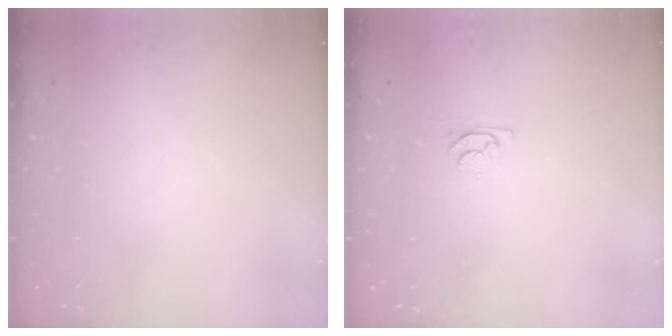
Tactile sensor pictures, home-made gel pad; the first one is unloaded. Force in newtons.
{"total": 3.1, "press": 3.0, "slide": 0.4}